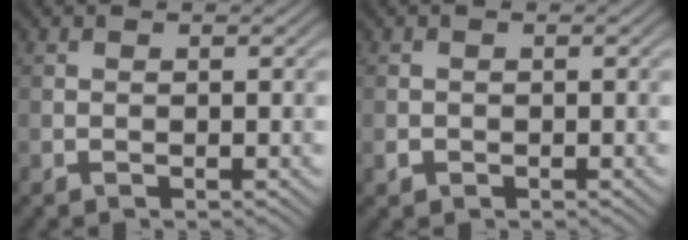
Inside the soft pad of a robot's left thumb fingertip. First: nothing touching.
{"total": 1.1, "force": [-0.4, 1.0, 0.2], "torque": [-0.002, -0.006, -0.011]}